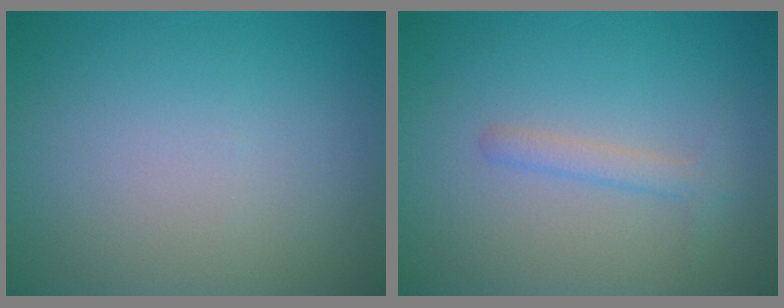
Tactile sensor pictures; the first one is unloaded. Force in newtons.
{"total": 1.8, "press": 1.8, "slide": 0.2}